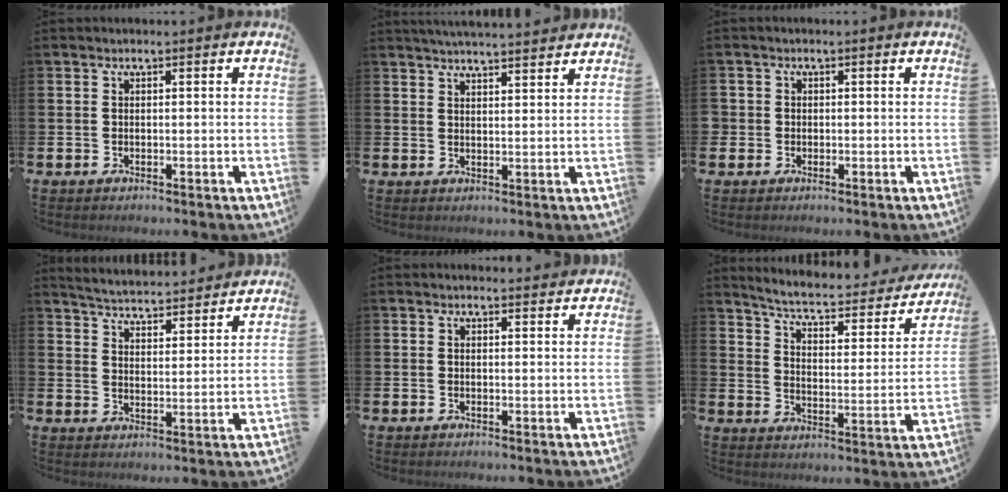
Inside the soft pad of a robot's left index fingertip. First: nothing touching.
{"total": 3.7, "force": [3.7, -0.3, 0.2], "torque": [-0.013, -0.017, 0.068]}
{"total": 1.2, "force": [0.0, 1.2, 0.0], "torque": [0.001, 0.002, -0.003]}
{"total": 5.2, "force": [5.2, 0.4, 0.2], "torque": [-0.021, -0.043, 0.088]}
{"total": 1.1, "force": [1.0, 0.2, 0.1], "torque": [0.004, -0.002, 0.018]}
{"total": 5.9, "force": [5.3, 1.1, 2.3], "torque": [-0.073, -0.039, 0.083]}